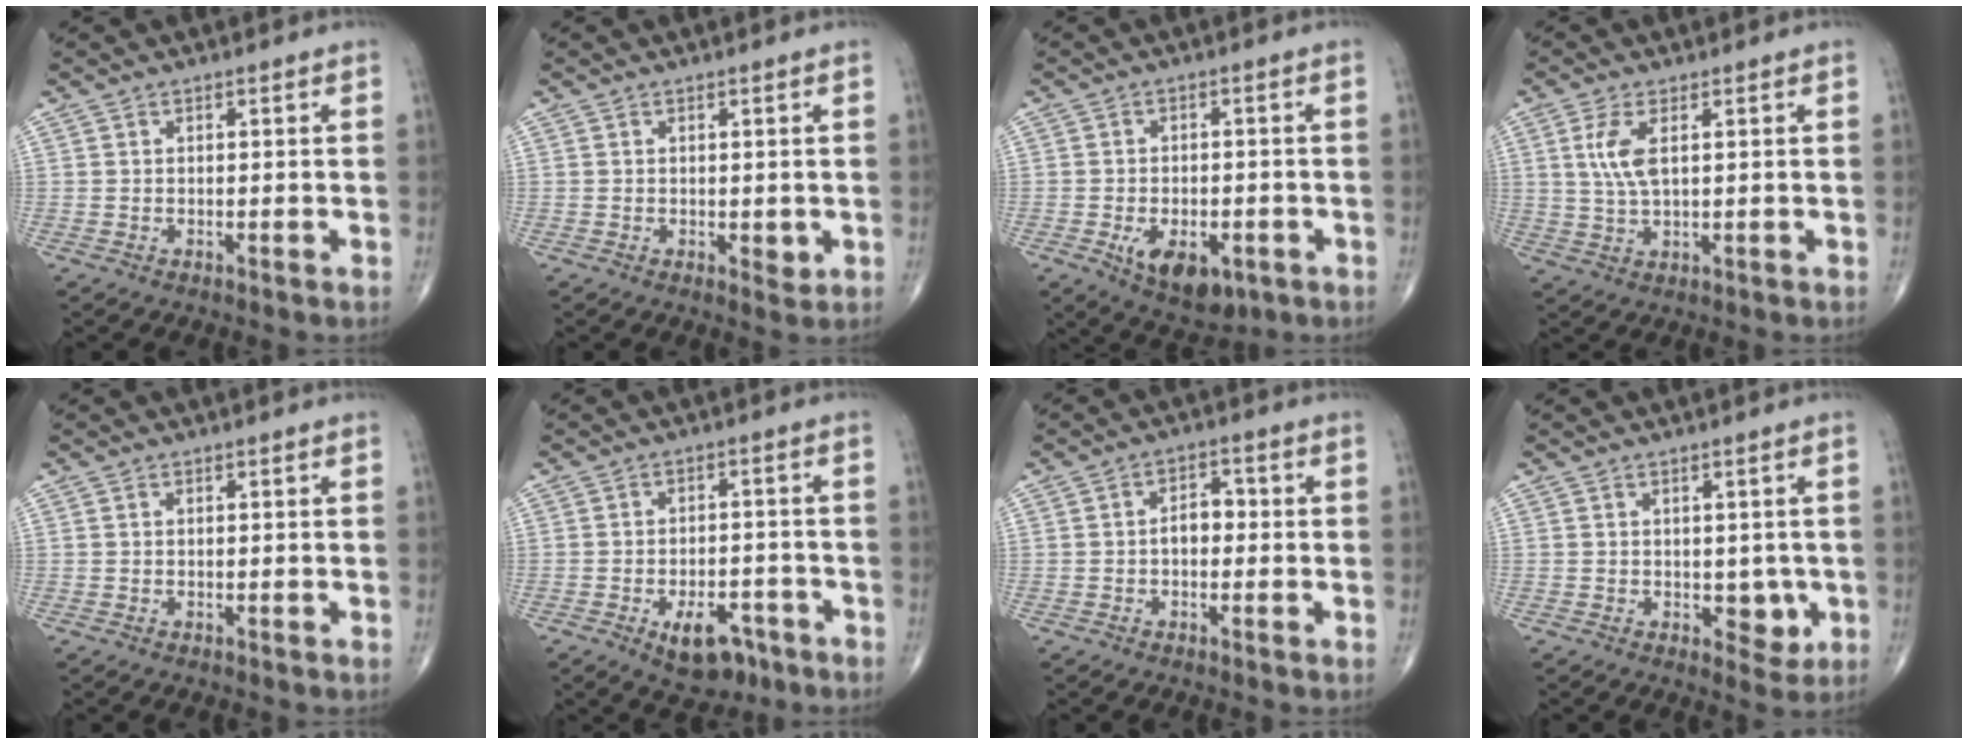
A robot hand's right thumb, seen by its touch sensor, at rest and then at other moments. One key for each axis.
{"total": 1.8, "fx": -0.1, "fy": 0.9, "fz": 1.6, "tx": -0.013, "ty": -0.005, "tz": 0.000}
{"total": 9.5, "fx": -3.7, "fy": 5.3, "fz": 7.0, "tx": -0.094, "ty": 0.005, "tz": -0.045}
{"total": 5.7, "fx": 1.6, "fy": 2.3, "fz": 5.0, "tx": -0.114, "ty": -0.004, "tz": 0.037}
{"total": 0.0}
{"total": 8.0, "fx": -4.4, "fy": 4.3, "fz": 5.2, "tx": -0.061, "ty": 0.022, "tz": -0.061}
{"total": 3.8, "fx": -0.4, "fy": 2.4, "fz": 2.8, "tx": -0.031, "ty": 0.017, "tz": -0.014}
{"total": 4.1, "fx": -0.6, "fy": 2.7, "fz": 3.1, "tx": -0.010, "ty": -0.003, "tz": -0.001}